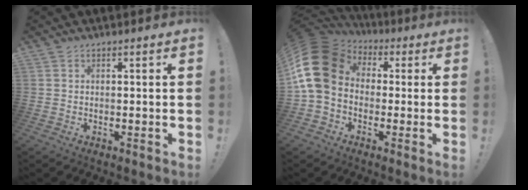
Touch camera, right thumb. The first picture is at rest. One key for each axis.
{"total": 16.5, "fx": 1.7, "fy": 12.2, "fz": 11.0, "tx": -0.213, "ty": 0.008, "tz": 0.034}